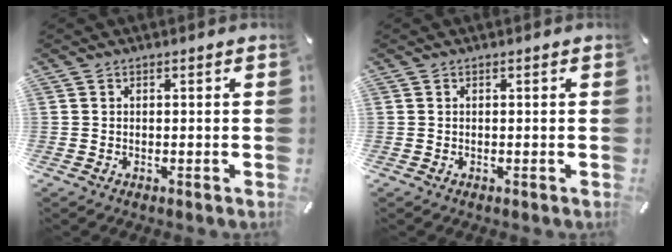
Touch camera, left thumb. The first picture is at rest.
{"total": 0.0}